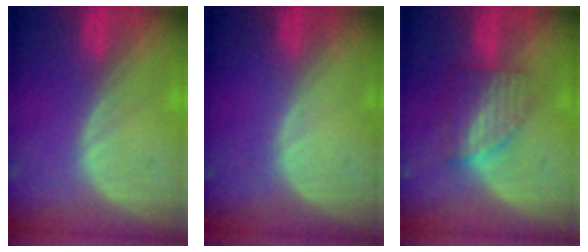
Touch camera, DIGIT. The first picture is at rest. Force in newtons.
{"total": 0.0}
{"total": 6.3, "press": 5.6, "slide": 2.8}